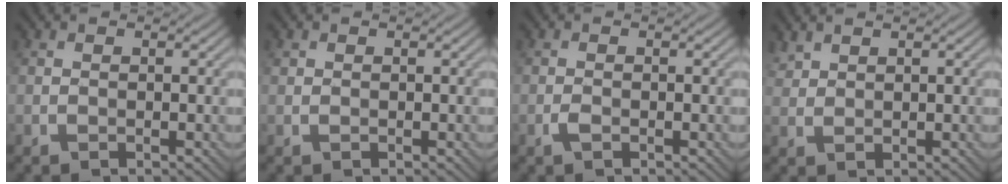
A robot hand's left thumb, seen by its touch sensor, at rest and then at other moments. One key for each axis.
{"total": 0.8, "fx": 0.4, "fy": 0.6, "fz": 0.2, "tx": -0.007, "ty": 0.001, "tz": 0.009}
{"total": 1.0, "fx": -0.5, "fy": 0.3, "fz": 0.8, "tx": -0.021, "ty": 0.004, "tz": -0.012}
{"total": 2.0, "fx": 1.8, "fy": 0.7, "fz": 0.3, "tx": -0.015, "ty": 0.007, "tz": 0.045}